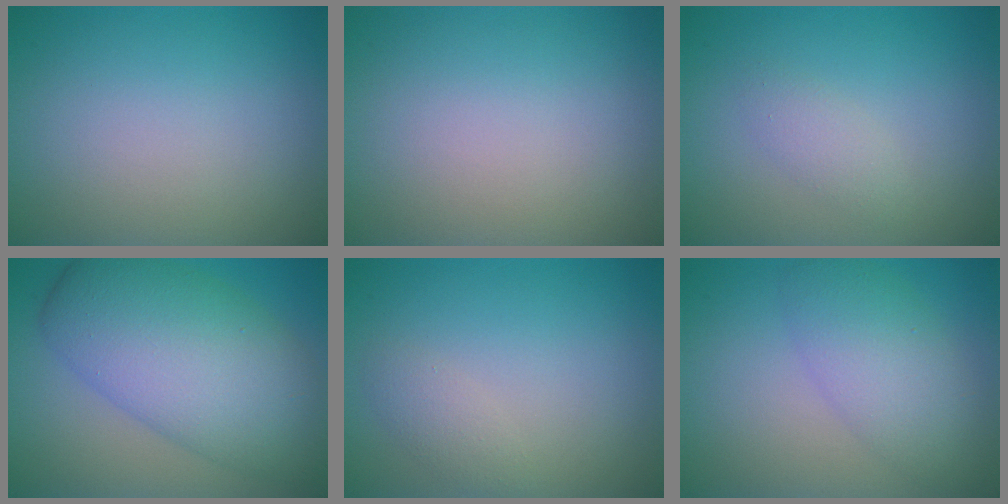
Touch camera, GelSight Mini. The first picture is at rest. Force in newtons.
{"total": 0.0}
{"total": 1.4, "press": 1.4, "slide": 0.1}
{"total": 10.6, "press": 10.6, "slide": 0.2}
{"total": 1.3, "press": 1.3, "slide": 0.1}
{"total": 4.7, "press": 4.7, "slide": 0.1}